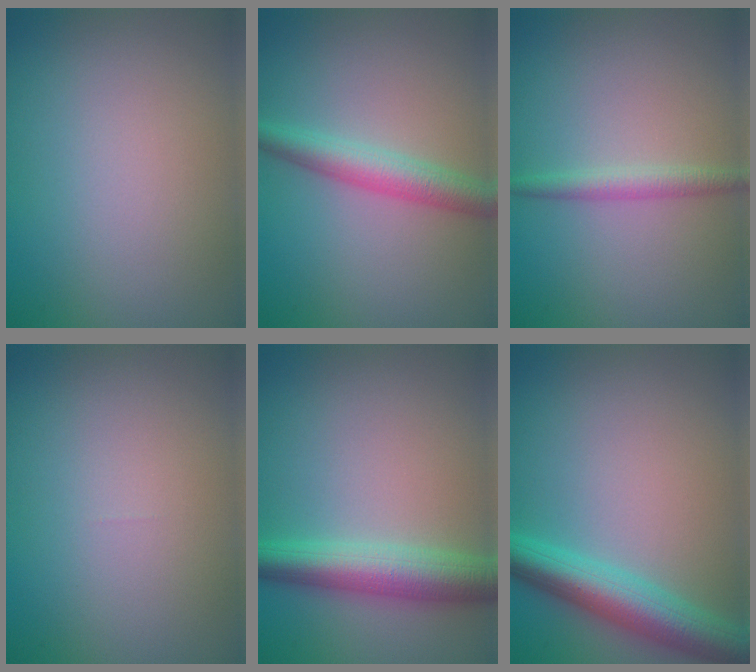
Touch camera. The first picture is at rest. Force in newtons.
{"total": 3.6, "press": 3.6, "slide": 0.1}
{"total": 1.8, "press": 1.8, "slide": 0.0}
{"total": 0.0}
{"total": 5.6, "press": 5.6, "slide": 0.2}
{"total": 6.2, "press": 6.2, "slide": 0.3}